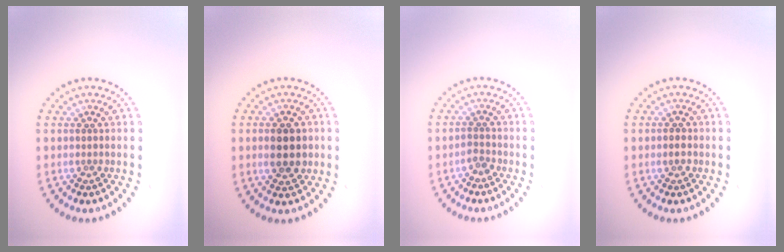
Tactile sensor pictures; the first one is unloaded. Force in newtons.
{"total": 3.7, "press": 3.7, "slide": 0.3}
{"total": 1.1, "press": 0.8, "slide": 0.7}
{"total": 1.1, "press": 1.1, "slide": 0.2}